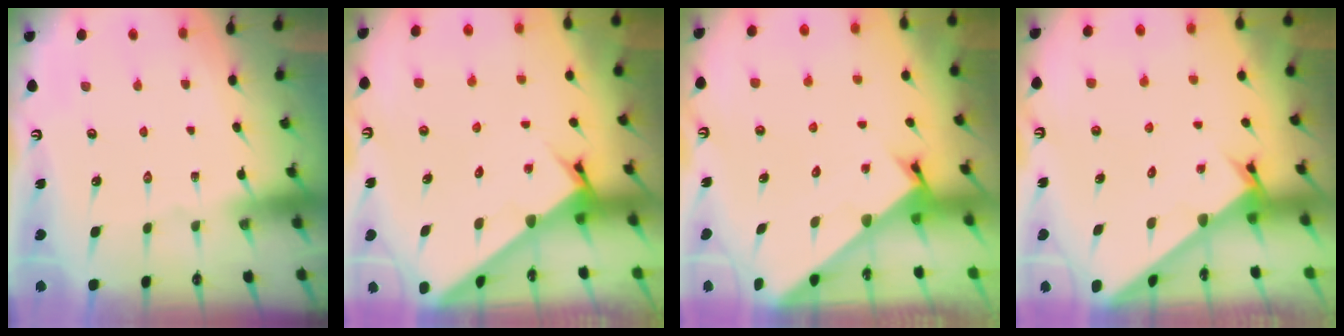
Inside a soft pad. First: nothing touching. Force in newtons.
{"total": 2.9, "press": 2.9, "slide": 0.2}
{"total": 2.6, "press": 2.6, "slide": 0.2}
{"total": 2.7, "press": 2.7, "slide": 0.2}